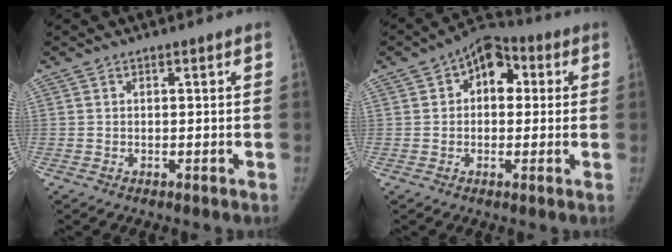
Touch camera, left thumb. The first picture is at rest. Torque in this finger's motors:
{"motor_torque": [-0.24, 0.42, 0.03, -0.10, 0.06]}